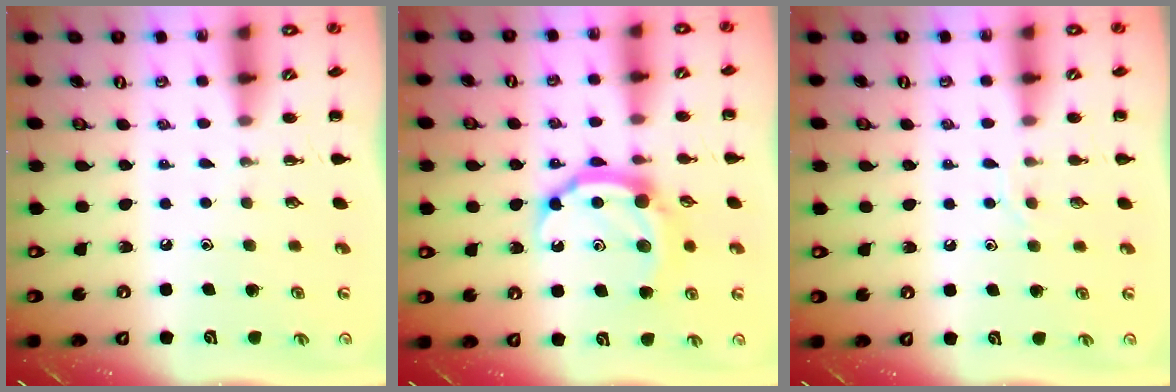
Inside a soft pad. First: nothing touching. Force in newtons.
{"total": 11.6, "press": 11.6, "slide": 0.7}
{"total": 6.3, "press": 6.1, "slide": 1.3}